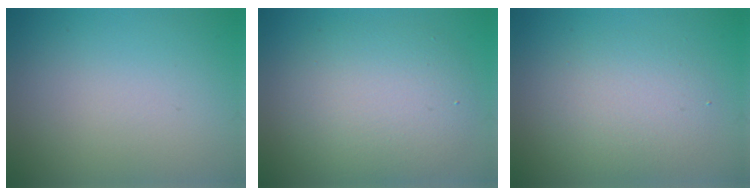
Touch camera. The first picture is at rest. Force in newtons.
{"total": 6.4, "press": 6.4, "slide": 0.5}
{"total": 3.6, "press": 3.6, "slide": 0.2}